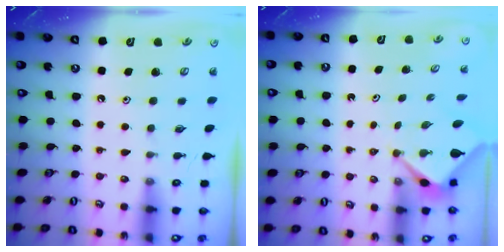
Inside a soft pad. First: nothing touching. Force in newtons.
{"total": 2.7, "press": 2.7, "slide": 0.1}